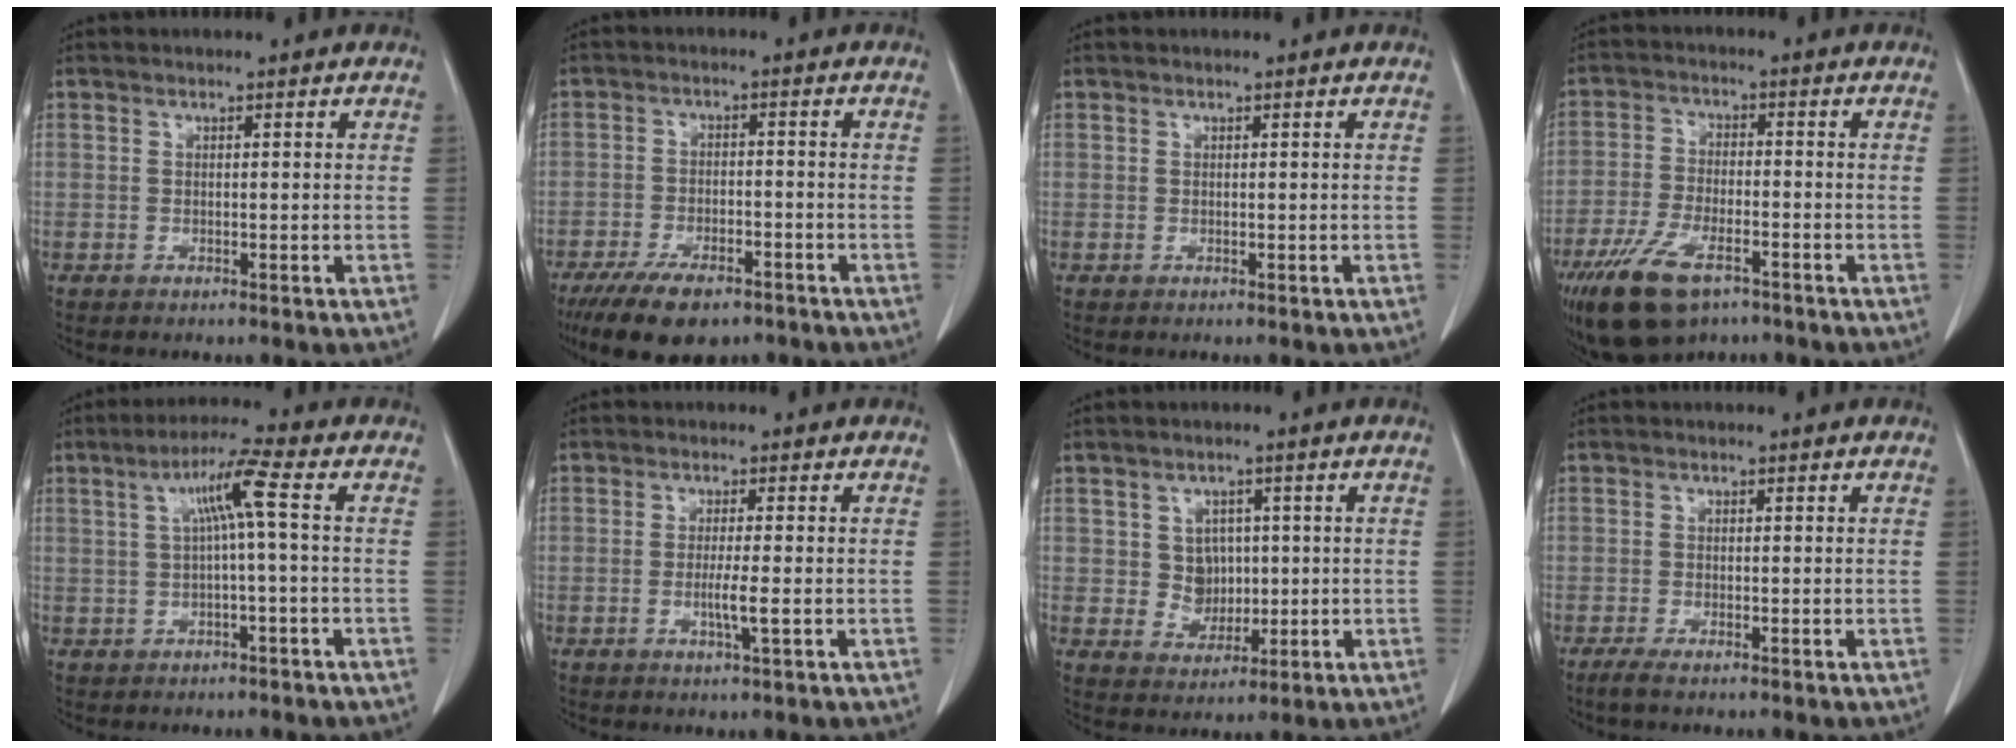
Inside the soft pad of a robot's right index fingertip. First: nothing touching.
{"total": 10.8, "force": [-7.6, 4.3, 6.3], "torque": [-0.105, -0.009, -0.123]}
{"total": 0.0}
{"total": 12.5, "force": [-7.8, 5.1, 8.3], "torque": [-0.168, -0.012, -0.136]}
{"total": 6.2, "force": [0.9, -0.2, 6.2], "torque": [-0.112, 0.019, 0.018]}
{"total": 3.3, "force": [-0.8, -0.1, 3.2], "torque": [-0.061, -0.005, -0.013]}
{"total": 4.8, "force": [0.6, 4.4, 2.0], "torque": [-0.027, 0.011, 0.020]}
{"total": 3.0, "force": [-1.7, 0.7, 2.3], "torque": [-0.052, -0.006, -0.032]}